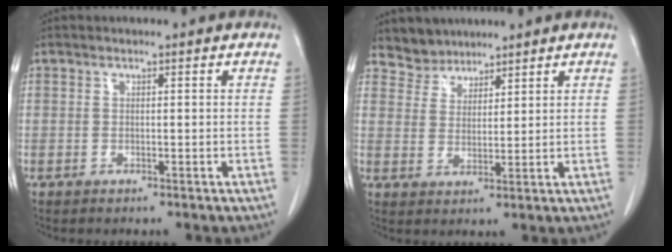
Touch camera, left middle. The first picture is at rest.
{"total": 4.3, "force": [3.8, 1.9, -0.5], "torque": [0.012, 0.006, 0.071]}